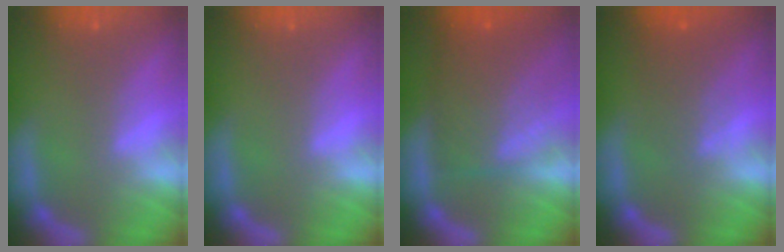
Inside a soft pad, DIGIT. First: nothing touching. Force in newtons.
{"total": 0.0}
{"total": 9.1}
{"total": 4.1}